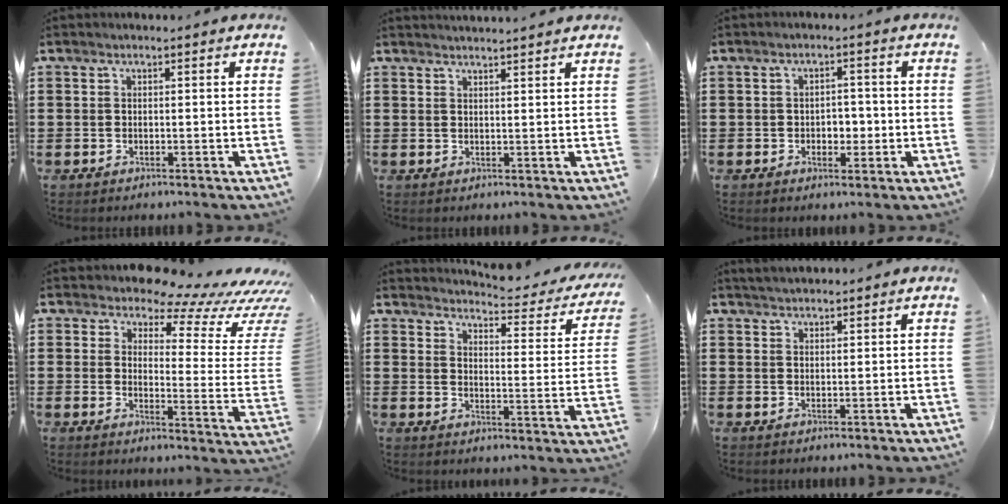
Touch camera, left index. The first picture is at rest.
{"total": 1.6, "force": [1.6, -0.3, 0.0], "torque": [-0.004, -0.003, 0.032]}
{"total": 2.7, "force": [-0.5, 2.0, 1.7], "torque": [-0.032, 0.003, -0.017]}
{"total": 8.0, "force": [7.0, 2.0, 3.5], "torque": [-0.071, -0.058, 0.116]}
{"total": 3.8, "force": [3.6, -0.2, 1.2], "torque": [-0.030, -0.037, 0.052]}
{"total": 1.8, "force": [1.8, 0.1, 0.2], "torque": [-0.007, 0.003, 0.034]}